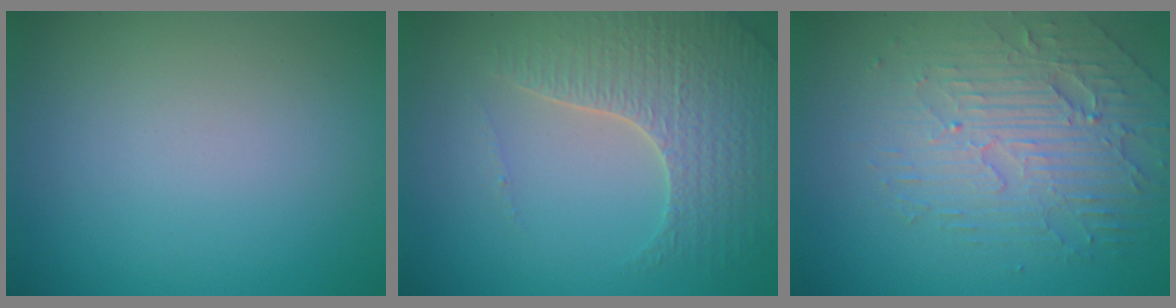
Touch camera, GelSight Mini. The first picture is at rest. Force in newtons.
{"total": 4.6, "press": 4.2, "slide": 1.9}
{"total": 4.7, "press": 4.0, "slide": 2.5}